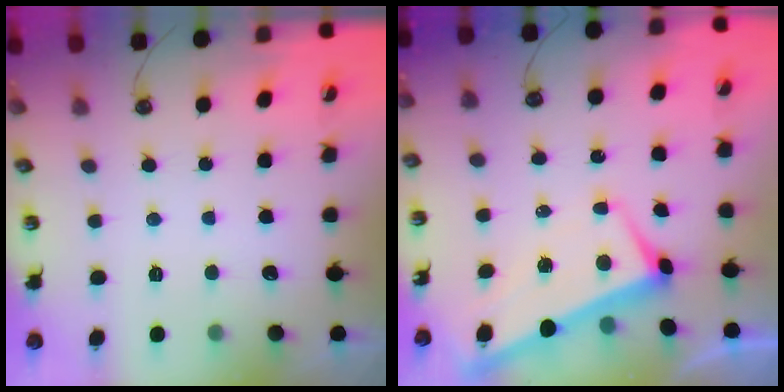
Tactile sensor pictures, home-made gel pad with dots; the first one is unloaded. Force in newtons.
{"total": 1.6, "press": 1.3, "slide": 1.0}